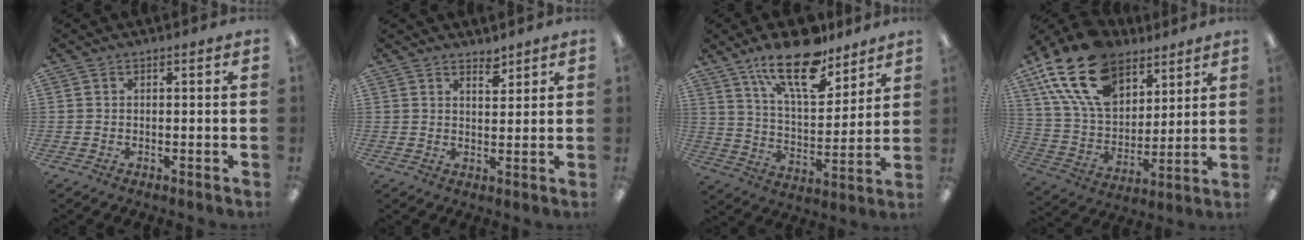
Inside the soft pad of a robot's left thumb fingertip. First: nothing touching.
{"total": 3.3, "force": [2.8, 1.2, 1.1], "torque": [-0.002, -0.019, 0.047]}
{"total": 18.9, "force": [13.4, 7.5, 11.1], "torque": [-0.181, -0.071, 0.226]}
{"total": 21.3, "force": [12.6, 12.8, 11.5], "torque": [-0.234, -0.054, 0.230]}